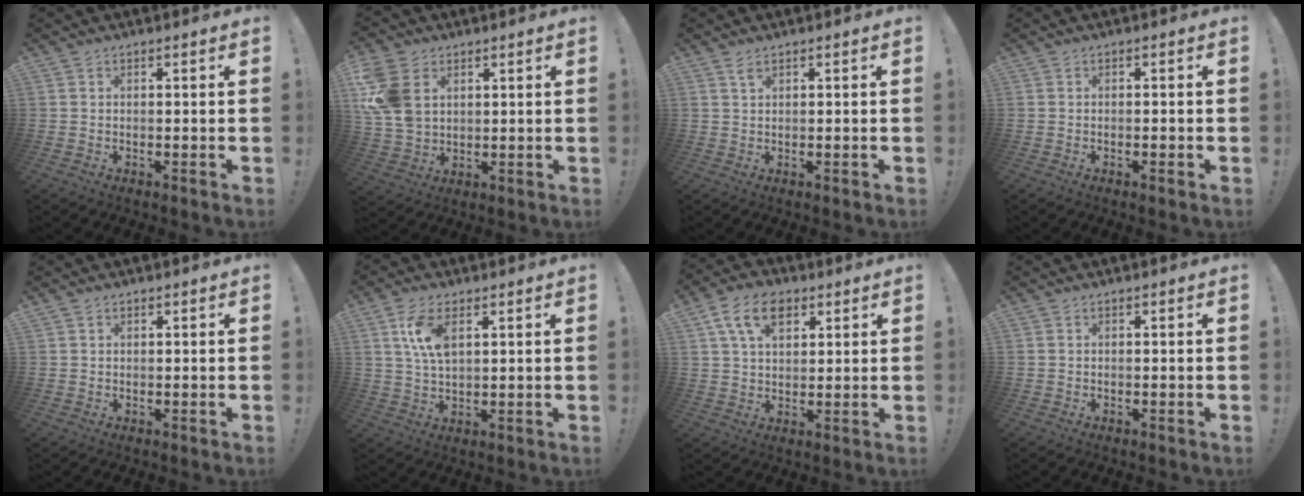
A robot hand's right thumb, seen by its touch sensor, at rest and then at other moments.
{"total": 13.2, "force": [4.2, 9.8, 7.9], "torque": [-0.170, -0.009, 0.083]}
{"total": 1.8, "force": [1.2, 0.6, 1.3], "torque": [-0.019, -0.001, 0.021]}
{"total": 0.8, "force": [-0.3, 0.3, 0.7], "torque": [-0.009, 0.002, -0.005]}
{"total": 0.8, "force": [0.6, 0.5, 0.1], "torque": [0.005, -0.002, 0.009]}
{"total": 8.5, "force": [3.4, 4.1, 6.6], "torque": [-0.123, -0.005, 0.061]}
{"total": 11.6, "force": [5.3, 7.5, 7.1], "torque": [-0.110, -0.004, 0.098]}
{"total": 0.0}